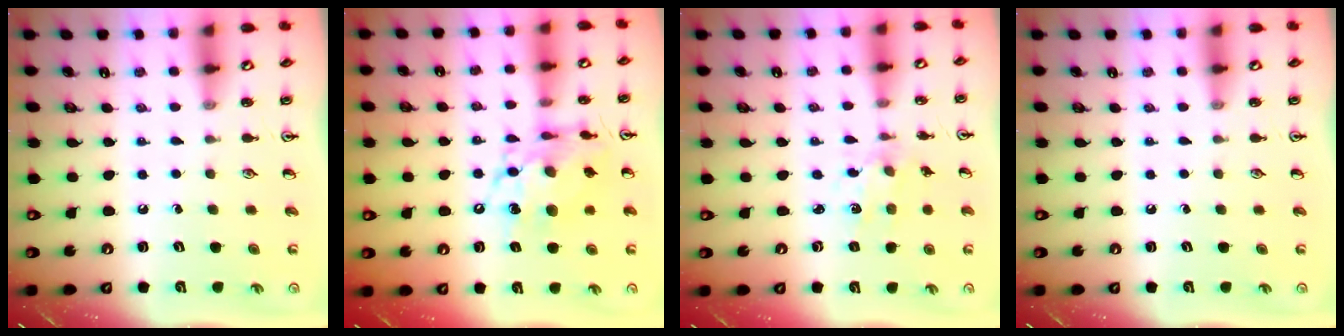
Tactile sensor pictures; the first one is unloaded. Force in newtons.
{"total": 12.7, "press": 12.7, "slide": 1.0}
{"total": 2.0, "press": 1.9, "slide": 0.4}
{"total": 0.0}